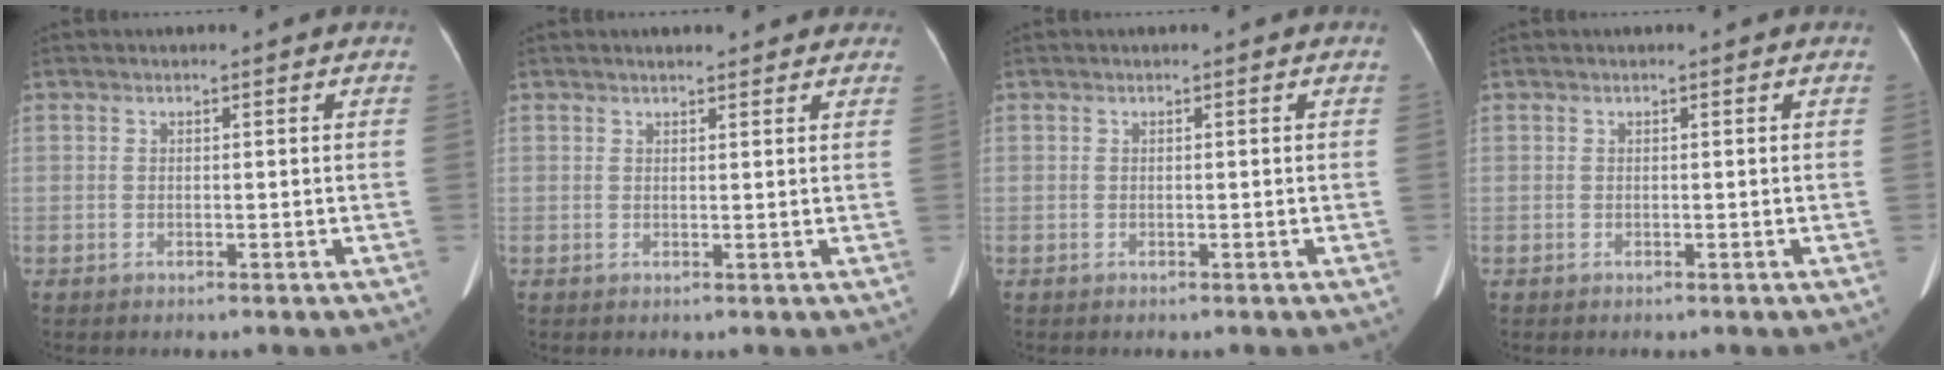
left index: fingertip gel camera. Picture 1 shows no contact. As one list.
[{"total": 5.1, "force": [4.4, 1.5, 2.1], "torque": [-0.019, 0.019, 0.048]}, {"total": 0.0}, {"total": 0.0}]